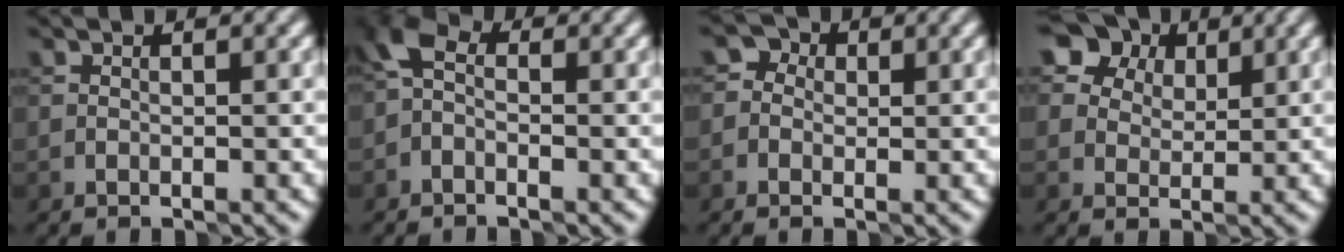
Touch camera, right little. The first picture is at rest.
{"total": 2.6, "force": [-0.5, 1.7, 1.9], "torque": [-0.042, 0.013, -0.022]}
{"total": 1.7, "force": [0.0, 1.6, 0.5], "torque": [-0.001, 0.010, -0.004]}
{"total": 6.7, "force": [4.0, 4.8, 2.6], "torque": [-0.045, 0.016, 0.059]}